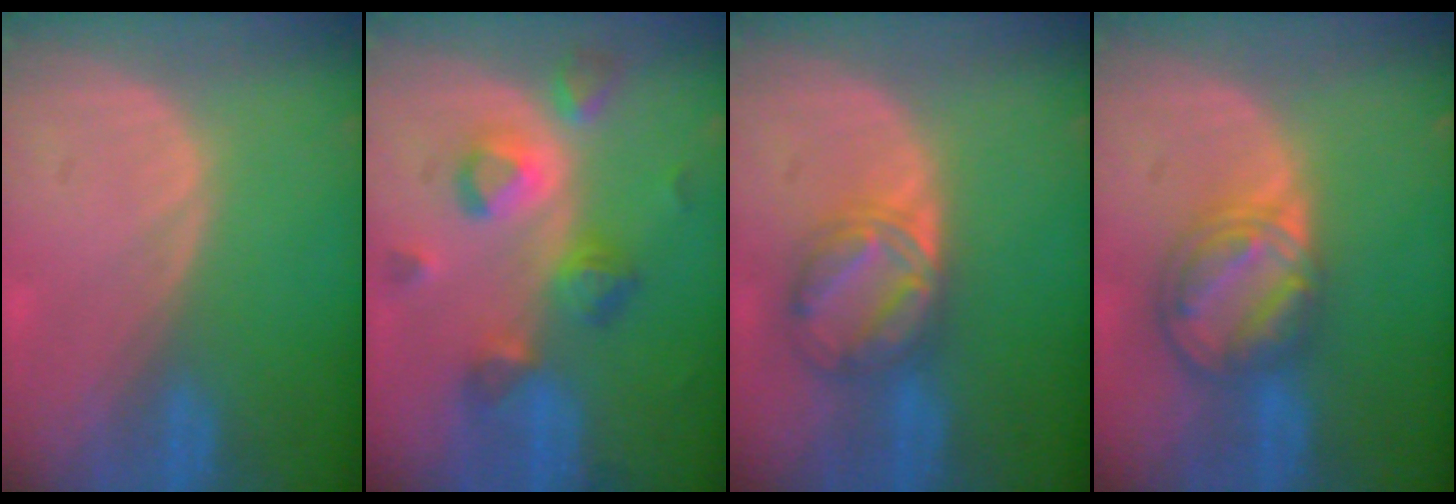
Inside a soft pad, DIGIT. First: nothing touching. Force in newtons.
{"total": 7.9, "press": 7.7, "slide": 2.1}
{"total": 6.4, "press": 6.4, "slide": 0.4}
{"total": 8.2, "press": 7.0, "slide": 4.3}